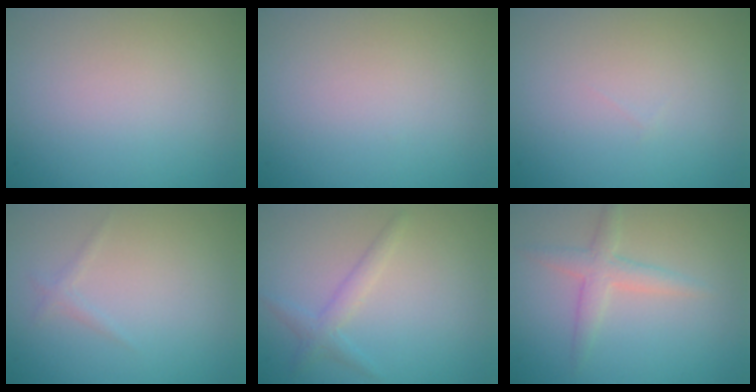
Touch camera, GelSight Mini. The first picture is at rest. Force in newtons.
{"total": 0.0}
{"total": 0.0}
{"total": 0.8, "press": 0.8, "slide": 0.1}
{"total": 1.8, "press": 1.8, "slide": 0.0}
{"total": 2.4, "press": 2.4, "slide": 0.1}